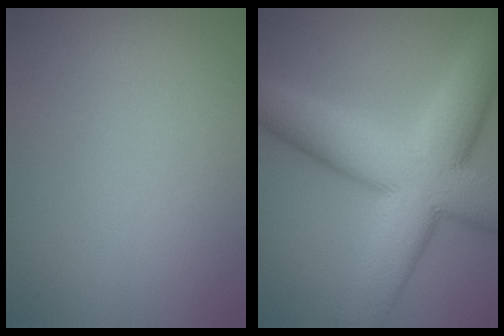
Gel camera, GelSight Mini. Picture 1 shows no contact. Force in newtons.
{"total": 12.9, "press": 12.9, "slide": 0.7}